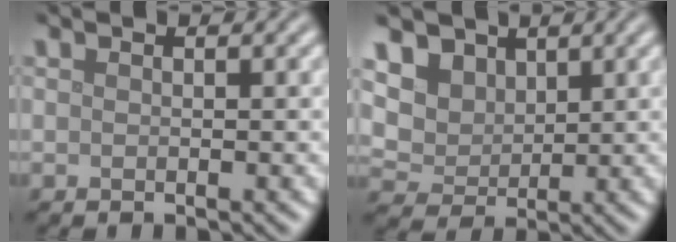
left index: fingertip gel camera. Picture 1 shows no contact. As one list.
[{"total": 6.7, "force": [3.7, 5.0, 2.6], "torque": [-0.087, -0.001, 0.064]}]